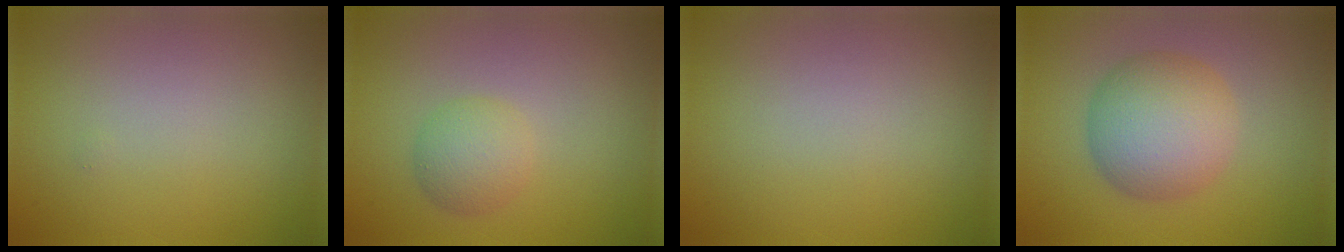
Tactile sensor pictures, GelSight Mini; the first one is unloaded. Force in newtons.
{"total": 2.6, "press": 2.6, "slide": 0.1}
{"total": 0.0}
{"total": 6.3, "press": 6.3, "slide": 0.1}